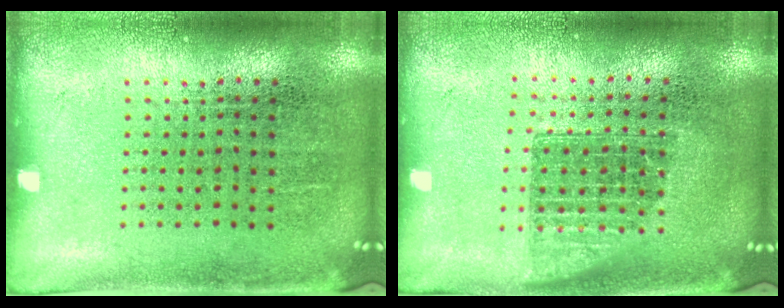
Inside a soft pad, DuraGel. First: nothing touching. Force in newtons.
{"total": 1.3, "press": 1.1, "slide": 0.8}